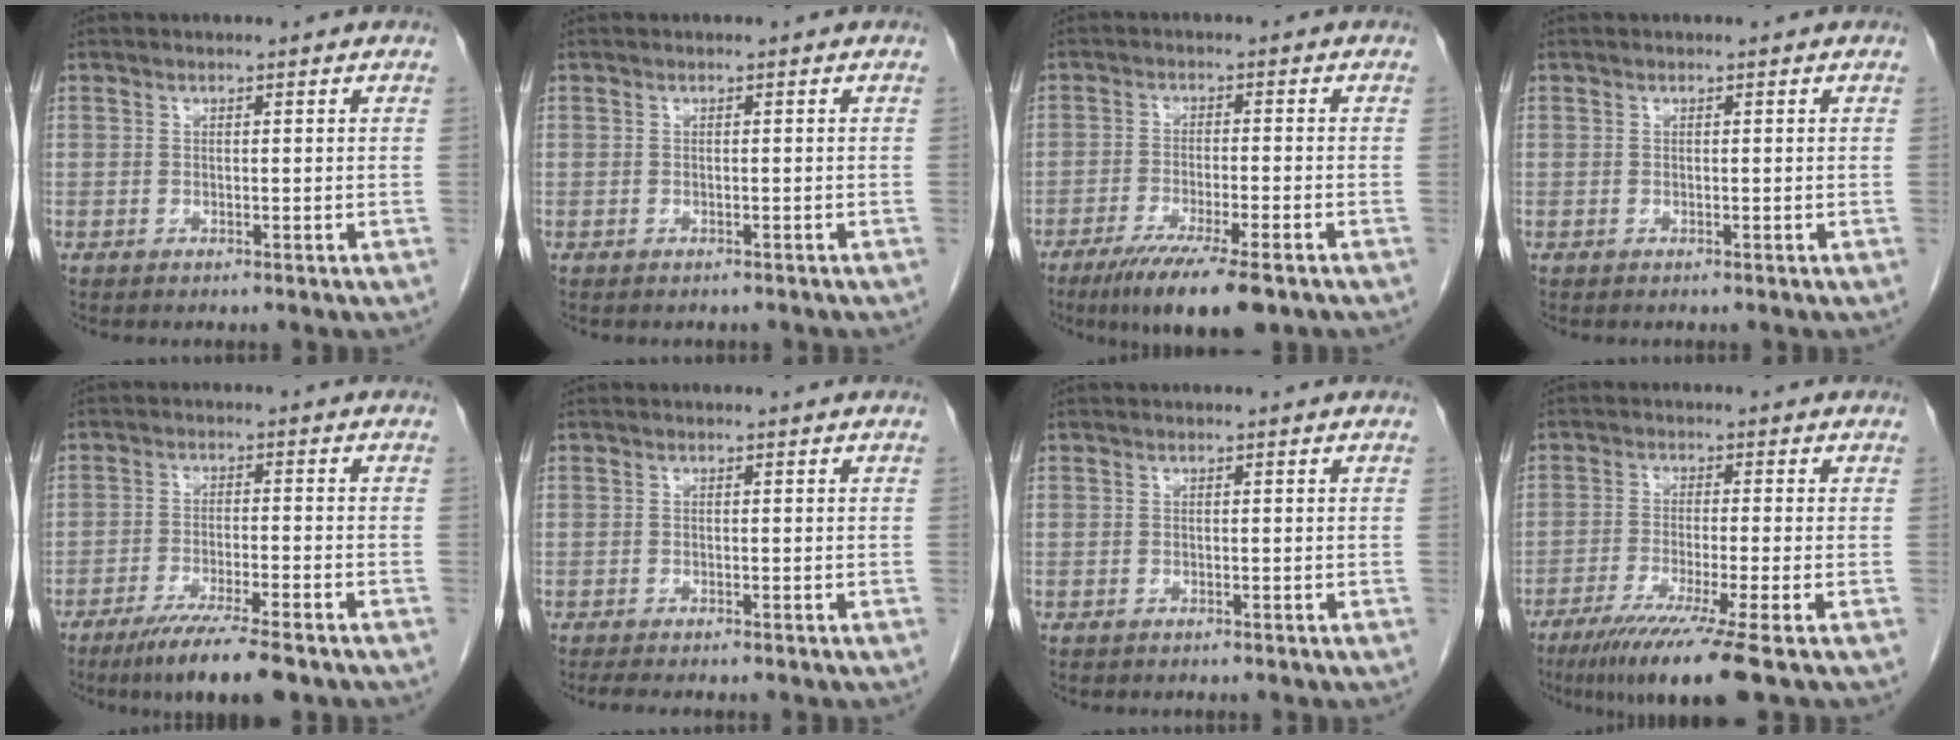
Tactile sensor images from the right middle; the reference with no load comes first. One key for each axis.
{"total": 1.3, "fx": -1.2, "fy": 0.5, "fz": 0.3, "tx": -0.012, "ty": -0.001, "tz": -0.015}
{"total": 10.6, "fx": -7.3, "fy": 1.1, "fz": 7.6, "tx": -0.120, "ty": -0.023, "tz": -0.113}
{"total": 0.0}
{"total": 8.5, "fx": -6.2, "fy": 0.6, "fz": 5.7, "tx": -0.093, "ty": -0.020, "tz": -0.102}
{"total": 2.5, "fx": -2.1, "fy": 0.3, "fz": 1.3, "tx": -0.022, "ty": -0.007, "tz": -0.029}
{"total": 0.0}
{"total": 10.1, "fx": -6.8, "fy": -1.5, "fz": 7.3, "tx": -0.118, "ty": -0.034, "tz": -0.112}